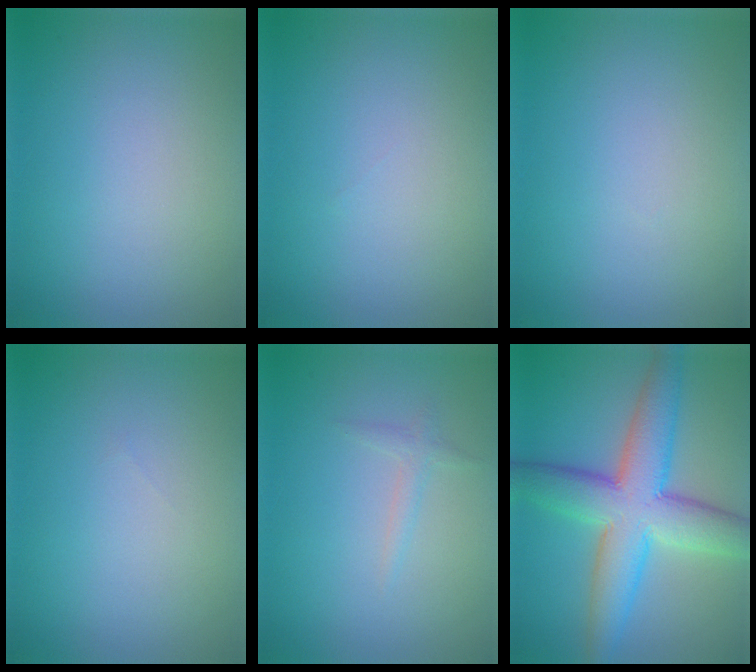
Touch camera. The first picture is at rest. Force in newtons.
{"total": 0.0}
{"total": 0.0}
{"total": 0.0}
{"total": 1.0, "press": 1.0, "slide": 0.0}
{"total": 9.1, "press": 9.1, "slide": 0.7}